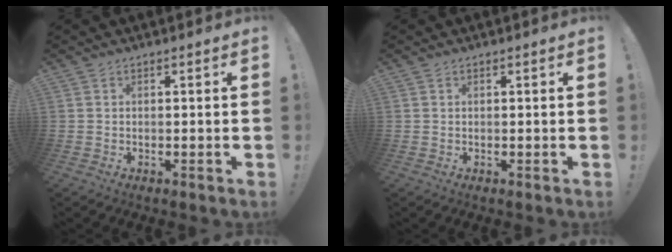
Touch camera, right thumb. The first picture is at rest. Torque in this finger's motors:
{"motor_torque": [-0.25, -0.31, -0.09, 0.06, 0.01]}